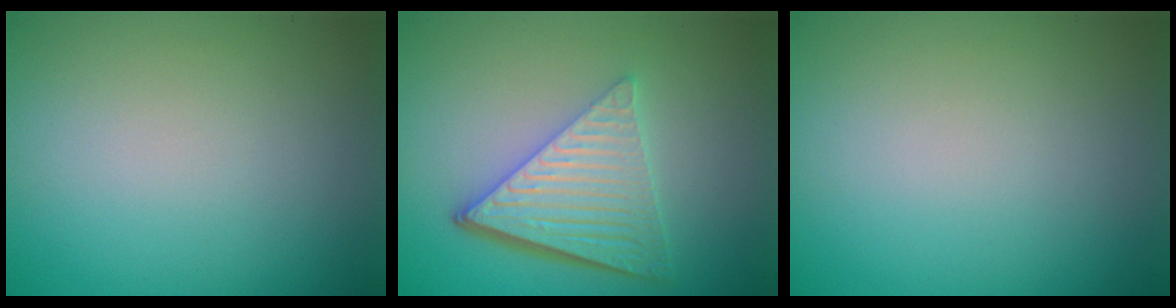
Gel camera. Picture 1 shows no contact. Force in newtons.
{"total": 6.6, "press": 4.3, "slide": 4.9}
{"total": 0.0}